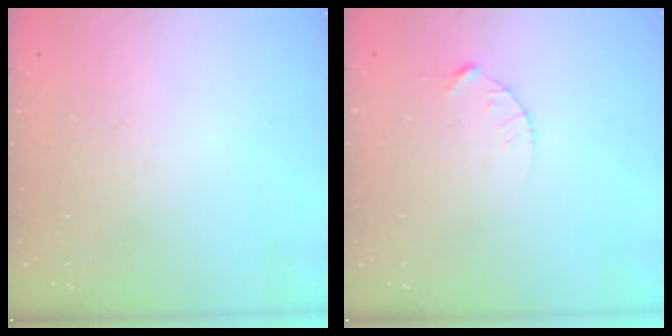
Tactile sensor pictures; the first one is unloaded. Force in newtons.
{"total": 3.1, "press": 3.1, "slide": 0.4}